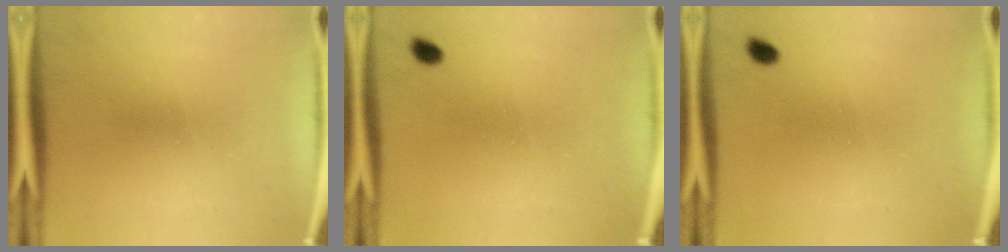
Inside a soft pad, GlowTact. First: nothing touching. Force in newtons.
{"total": 1.3}
{"total": 1.3}